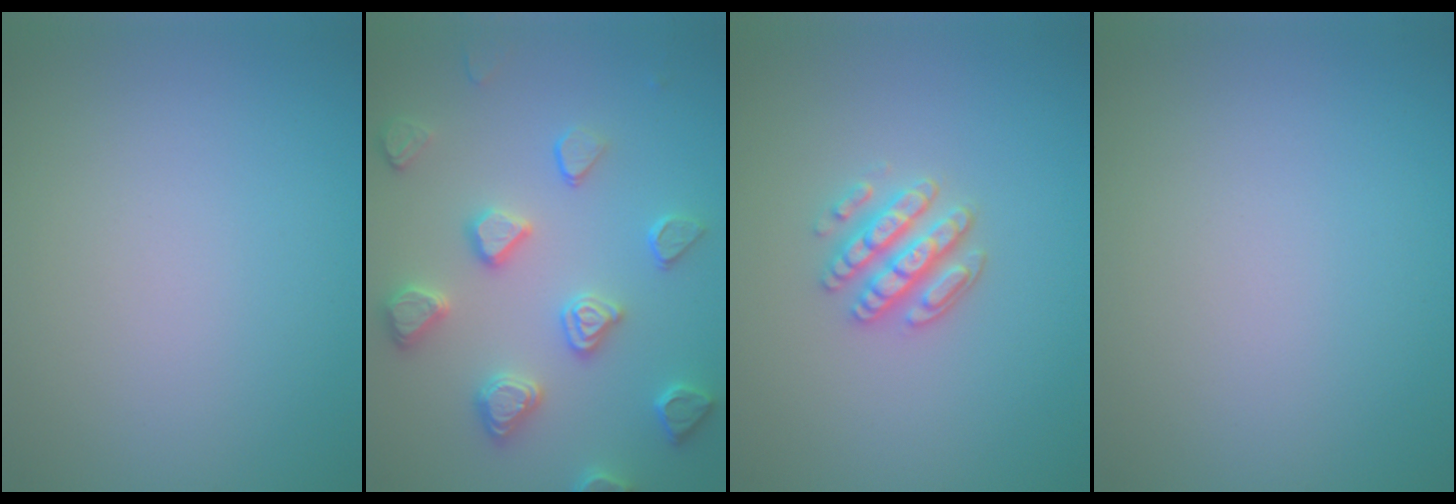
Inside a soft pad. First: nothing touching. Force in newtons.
{"total": 4.6, "press": 4.1, "slide": 2.1}
{"total": 3.1, "press": 2.8, "slide": 1.1}
{"total": 0.0}